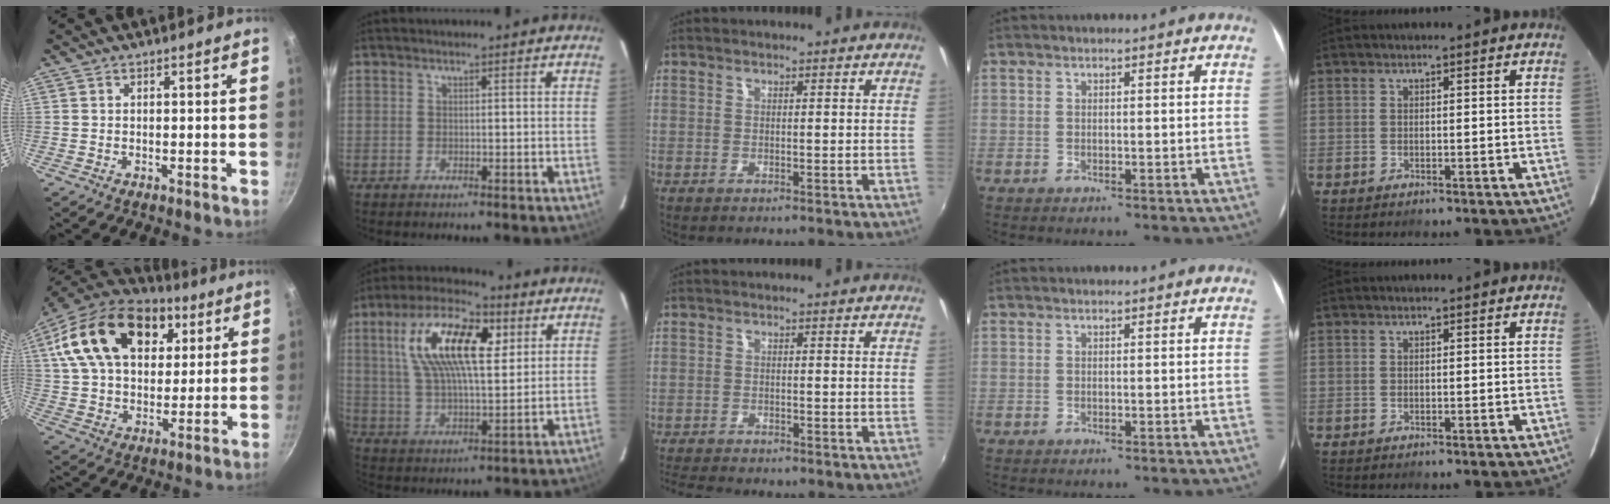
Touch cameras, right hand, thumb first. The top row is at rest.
{"thumb": {"total": 25.3, "force": [9.6, 16.2, 16.9], "torque": [-0.278, 0.004, 0.157]}, "index": {"total": 16.6, "force": [5.8, 6.6, 14.0], "torque": [-0.260, 0.028, 0.102]}, "middle": {"total": 6.3, "force": [-5.6, 1.3, 2.4], "torque": [-0.065, -0.023, -0.092]}}